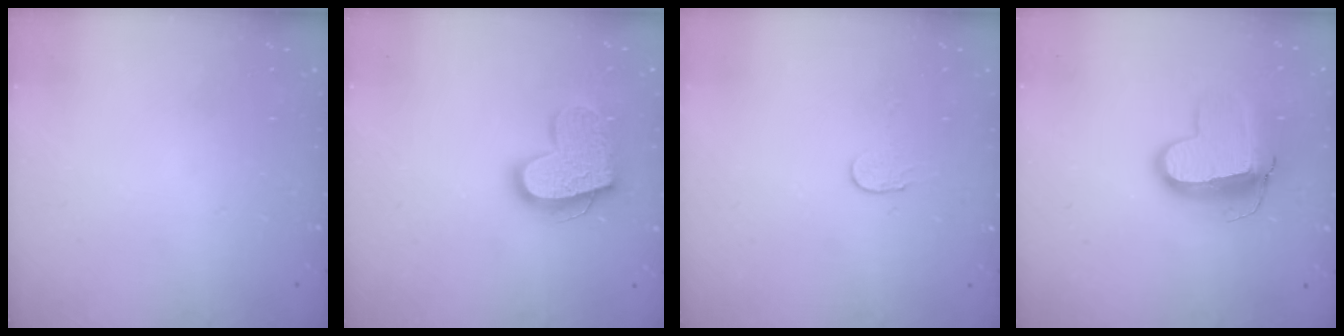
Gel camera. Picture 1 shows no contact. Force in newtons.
{"total": 16.9, "press": 16.9, "slide": 1.3}
{"total": 2.7, "press": 2.7, "slide": 0.2}
{"total": 12.7, "press": 12.6, "slide": 1.4}